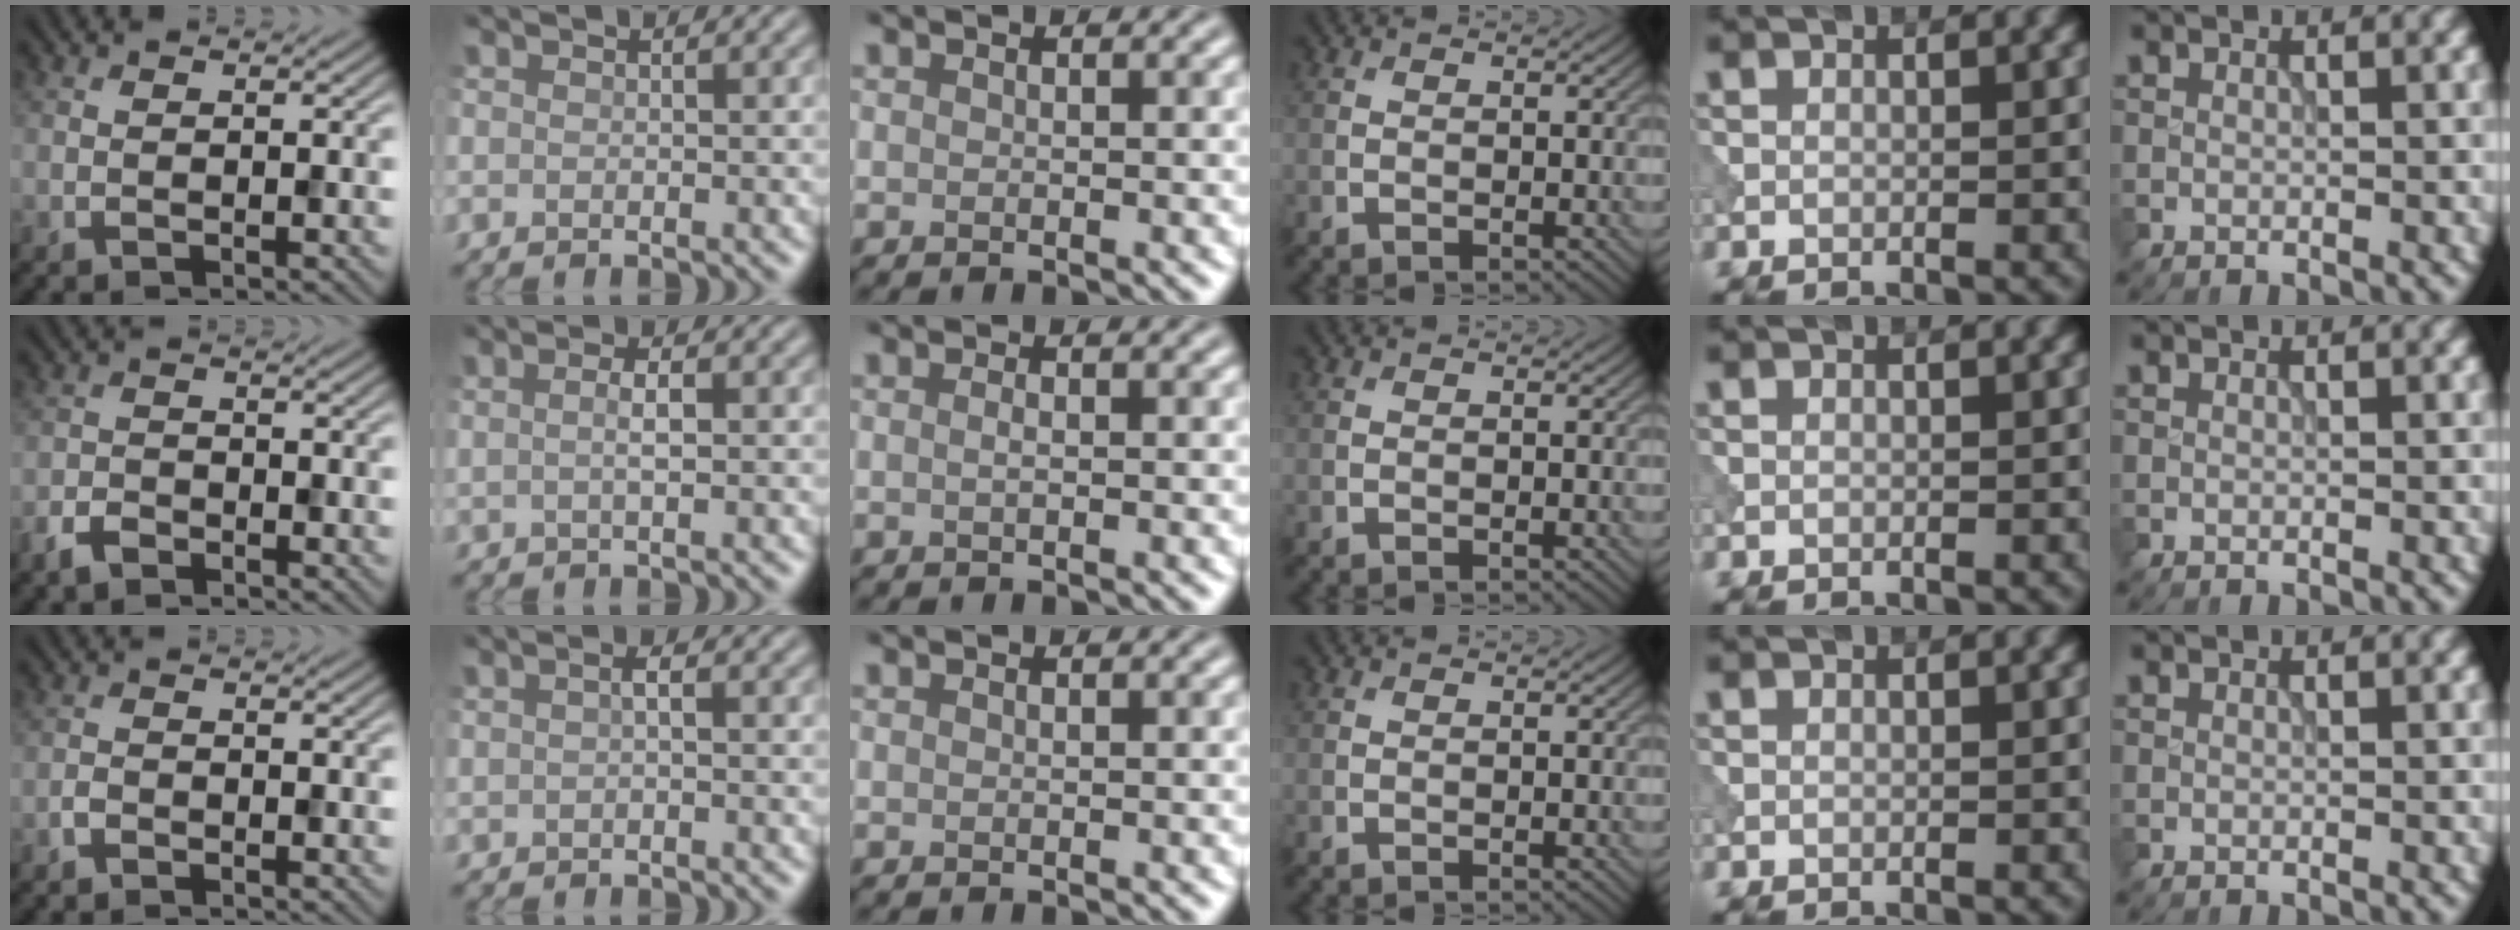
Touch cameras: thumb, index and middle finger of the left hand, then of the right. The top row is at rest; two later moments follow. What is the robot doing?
{"motion": "dispense", "object": "pipette"}